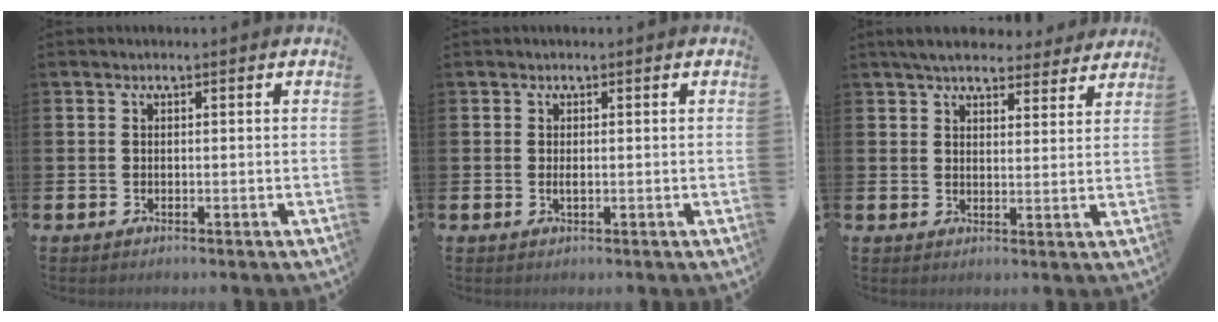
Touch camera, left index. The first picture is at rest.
{"total": 0.7, "force": [0.0, 0.2, 0.7], "torque": [-0.011, -0.002, -0.001]}
{"total": 5.6, "force": [5.2, 1.5, 1.1], "torque": [-0.026, -0.024, 0.093]}